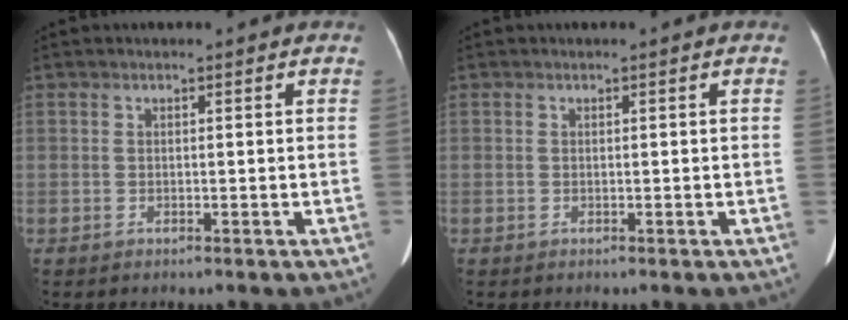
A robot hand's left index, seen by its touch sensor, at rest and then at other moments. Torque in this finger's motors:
{"motor_torque": [-0.33, 0.06, -0.03, -0.02]}